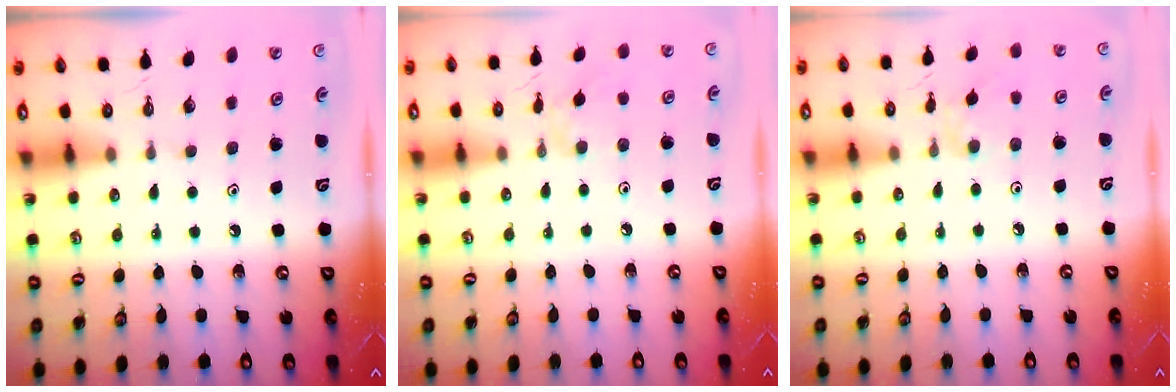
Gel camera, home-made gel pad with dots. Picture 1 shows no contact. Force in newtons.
{"total": 1.3, "press": 1.3, "slide": 0.4}
{"total": 3.0, "press": 3.0, "slide": 0.5}